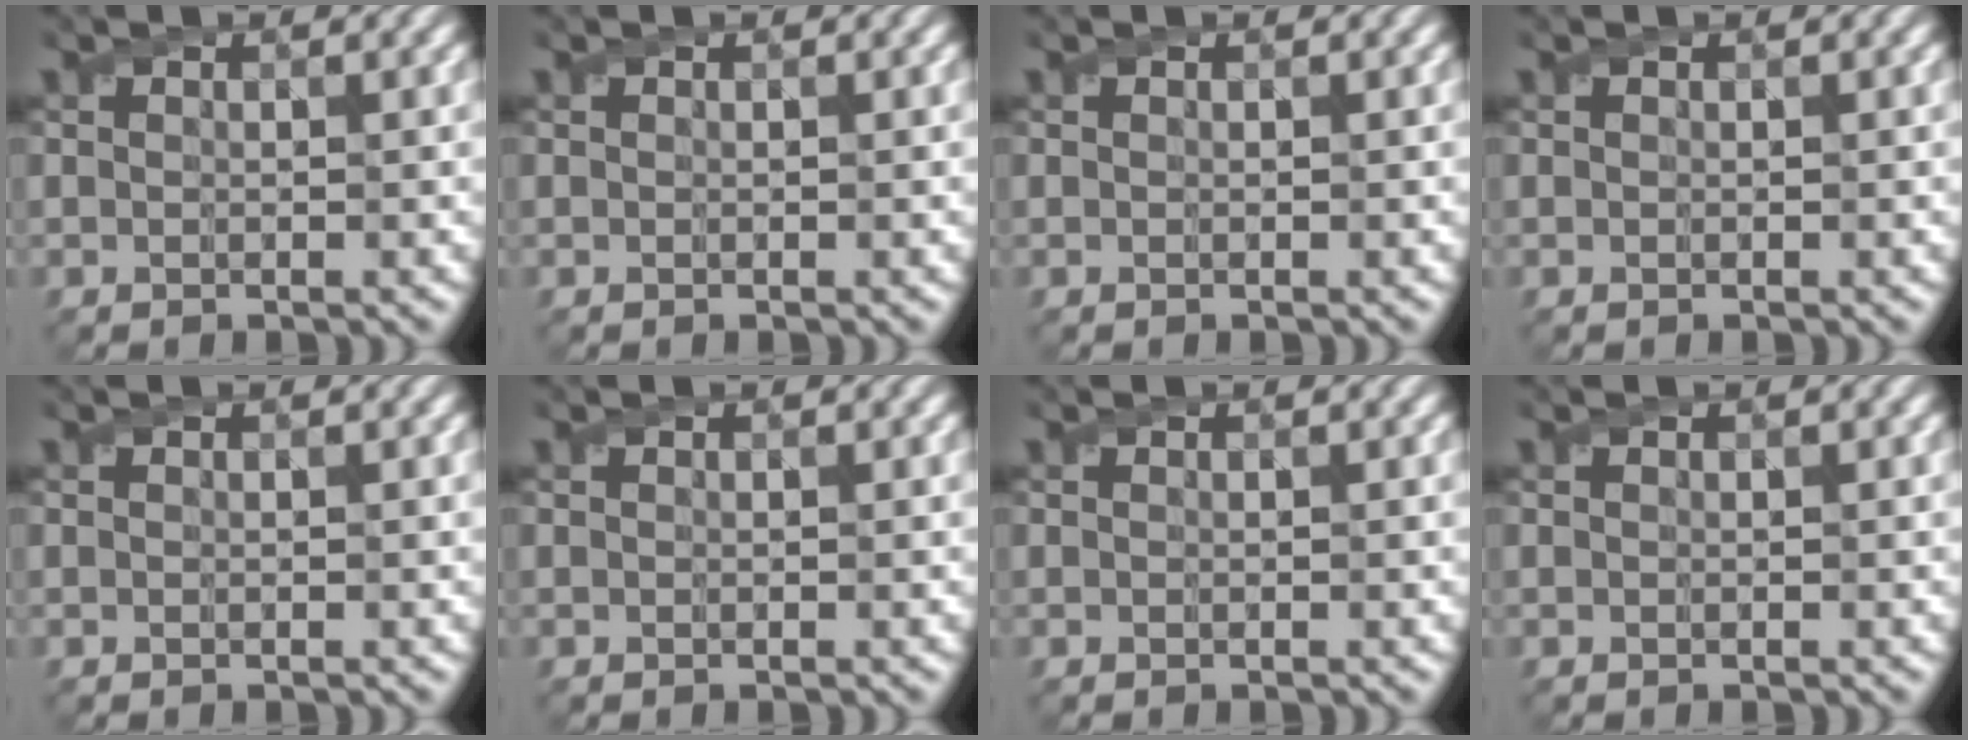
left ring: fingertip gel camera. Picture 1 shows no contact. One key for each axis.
{"total": 0.0}
{"total": 0.0}
{"total": 0.0}
{"total": 0.0}
{"total": 0.0}
{"total": 0.0}
{"total": 0.0}